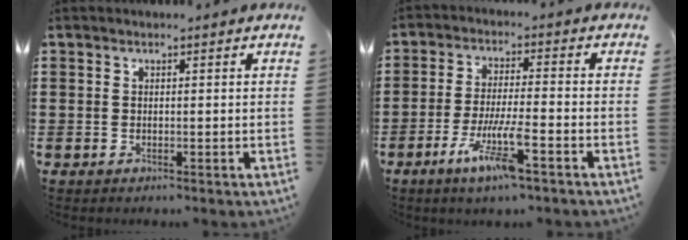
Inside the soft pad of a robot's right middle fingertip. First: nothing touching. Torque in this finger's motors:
{"motor_torque": [0.82, -0.78, 0.86, 0.13]}